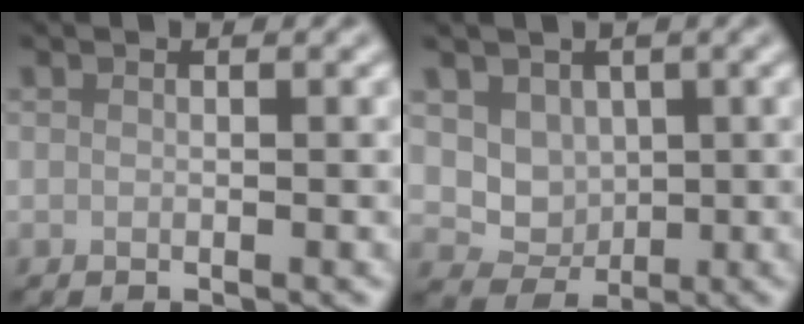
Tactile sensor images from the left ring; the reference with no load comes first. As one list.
[{"total": 2.8, "force": [0.6, 2.4, 1.4], "torque": [-0.024, -0.010, 0.010]}]